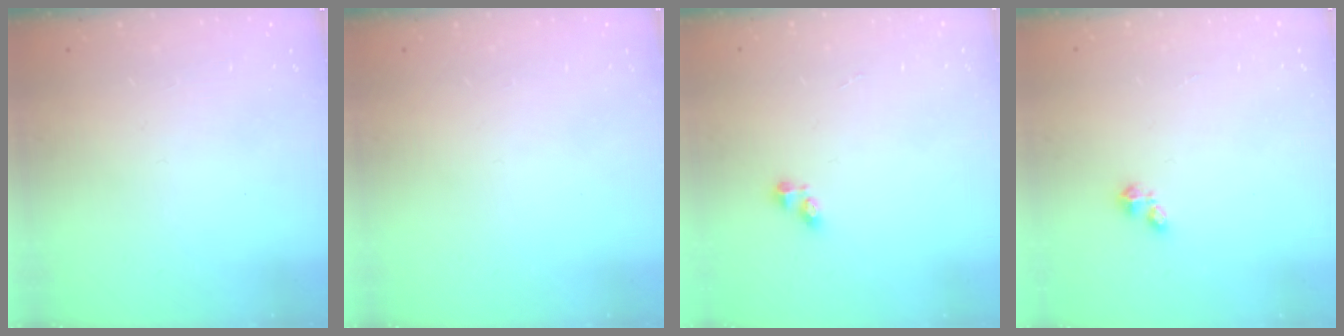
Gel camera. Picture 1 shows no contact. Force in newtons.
{"total": 0.0}
{"total": 2.6, "press": 2.6, "slide": 0.4}
{"total": 1.1, "press": 1.1, "slide": 0.3}